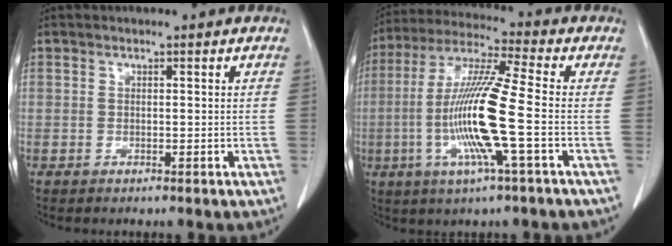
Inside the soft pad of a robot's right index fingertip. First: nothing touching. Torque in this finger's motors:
{"motor_torque": [2.14, 0.00, 1.05, 0.19]}